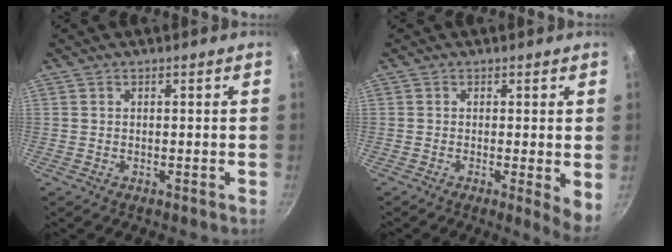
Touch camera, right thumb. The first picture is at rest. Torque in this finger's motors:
{"motor_torque": [-0.51, 0.07, -0.30, 0.03, 0.00]}